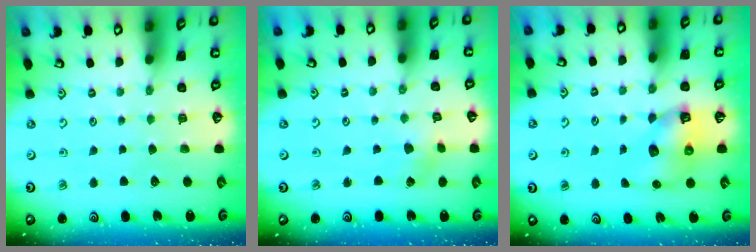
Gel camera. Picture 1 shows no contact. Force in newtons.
{"total": 2.5, "press": 2.4, "slide": 0.6}
{"total": 7.3, "press": 7.3, "slide": 1.0}